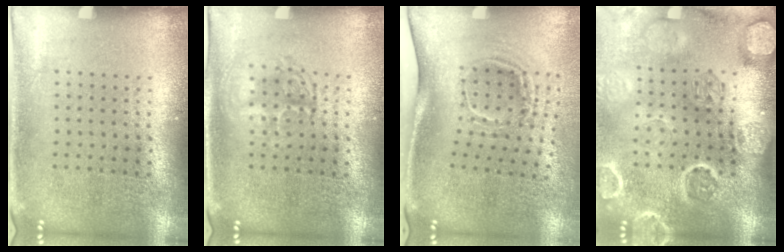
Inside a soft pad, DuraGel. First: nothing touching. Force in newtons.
{"total": 1.3, "press": 1.3, "slide": 0.2}
{"total": 1.9, "press": 1.2, "slide": 1.5}
{"total": 3.9, "press": 3.4, "slide": 2.0}